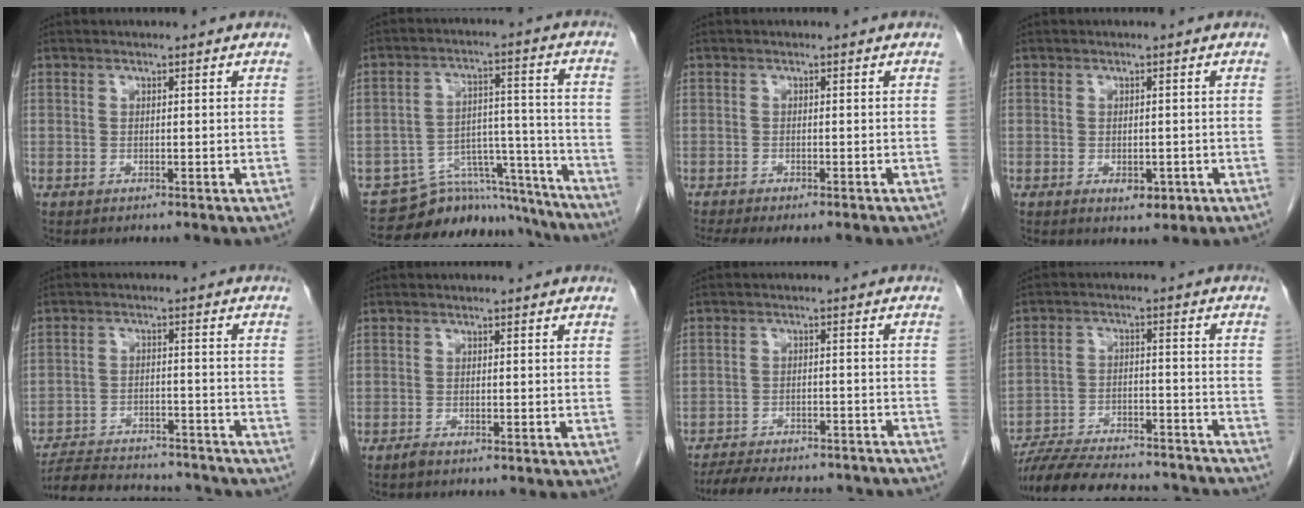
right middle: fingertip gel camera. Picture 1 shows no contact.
{"total": 16.3, "force": [-15.8, 3.9, 1.4], "torque": [-0.011, 0.054, -0.223]}
{"total": 6.9, "force": [-5.8, 1.5, 3.4], "torque": [-0.042, -0.002, -0.086]}
{"total": 2.4, "force": [-0.9, 1.4, 1.8], "torque": [-0.022, 0.001, -0.003]}
{"total": 21.8, "force": [-20.0, 4.5, 7.4], "torque": [-0.133, -0.011, -0.271]}
{"total": 2.4, "force": [-2.2, 0.4, 0.9], "torque": [-0.014, -0.003, -0.028]}
{"total": 21.1, "force": [-19.3, 4.5, 7.4], "torque": [-0.121, -0.004, -0.246]}
{"total": 26.2, "force": [-23.9, 5.0, 9.4], "torque": [-0.144, -0.012, -0.328]}